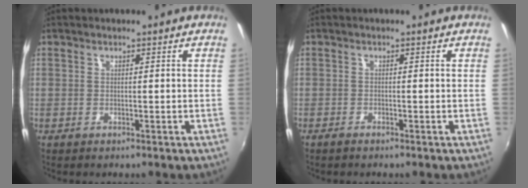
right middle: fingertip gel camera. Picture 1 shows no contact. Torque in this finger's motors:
{"motor_torque": [-0.18, -0.03, 0.04, 0.00]}